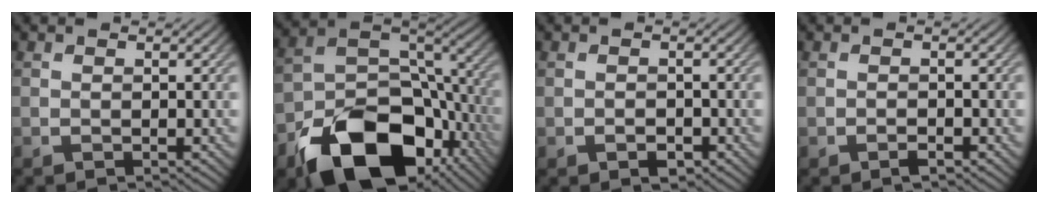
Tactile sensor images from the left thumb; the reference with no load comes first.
{"total": 17.8, "force": [-9.8, 10.9, 10.1], "torque": [-0.188, -0.045, -0.161]}
{"total": 1.6, "force": [-0.9, 1.0, 0.9], "torque": [-0.016, -0.003, -0.015]}
{"total": 1.1, "force": [-0.8, 0.4, 0.7], "torque": [-0.012, 0.000, -0.014]}